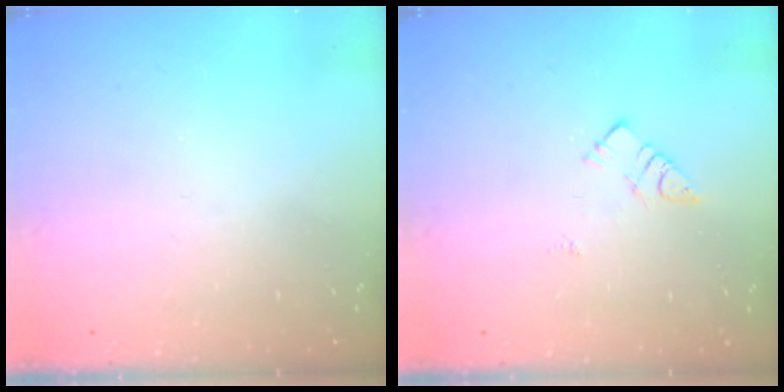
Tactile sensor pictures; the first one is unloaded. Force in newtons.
{"total": 5.6, "press": 5.6, "slide": 0.1}